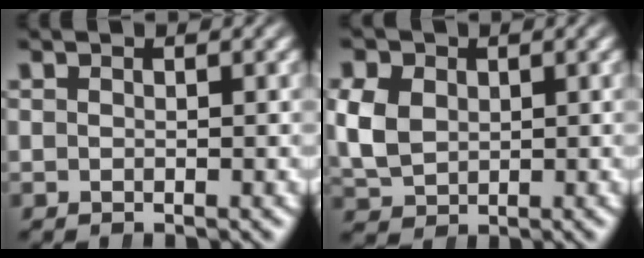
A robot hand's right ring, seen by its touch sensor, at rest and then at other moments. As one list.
[{"total": 6.3, "force": [0.2, 5.7, 2.7], "torque": [-0.080, -0.013, 0.009]}]